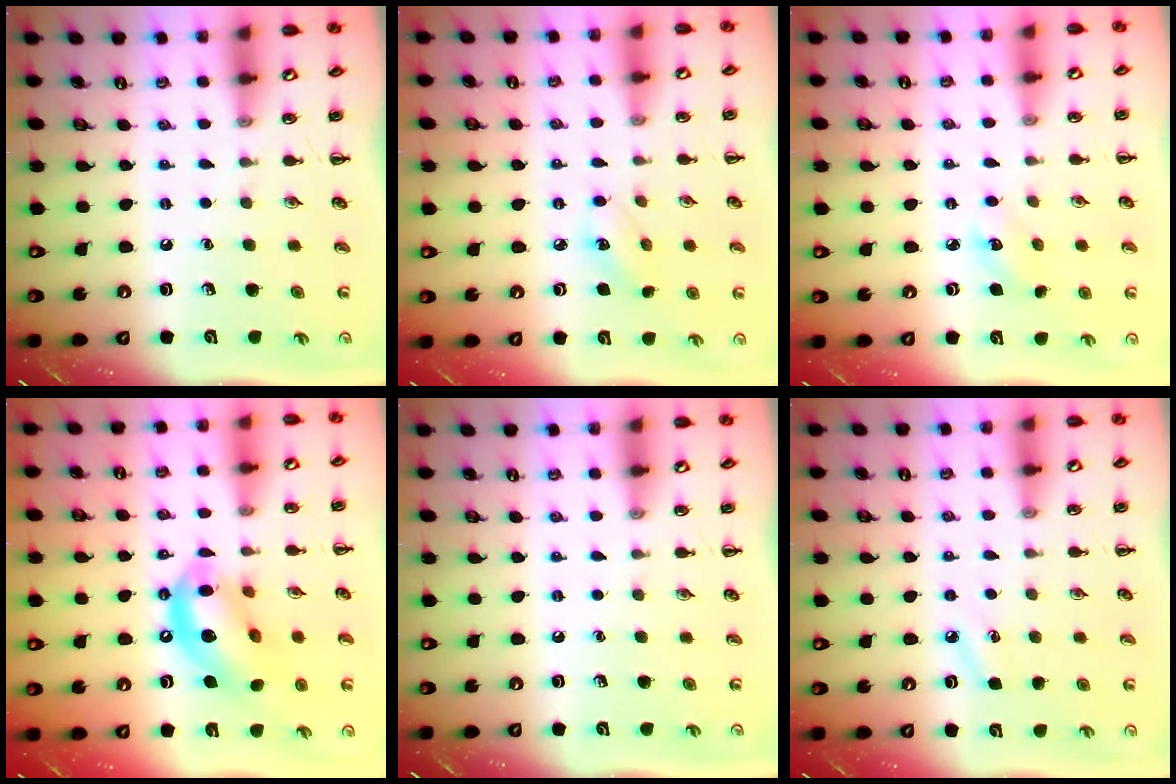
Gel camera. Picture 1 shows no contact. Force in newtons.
{"total": 5.7, "press": 5.5, "slide": 1.4}
{"total": 3.5, "press": 3.4, "slide": 0.8}
{"total": 13.7, "press": 13.3, "slide": 3.6}
{"total": 0.0}
{"total": 4.0, "press": 3.8, "slide": 1.2}